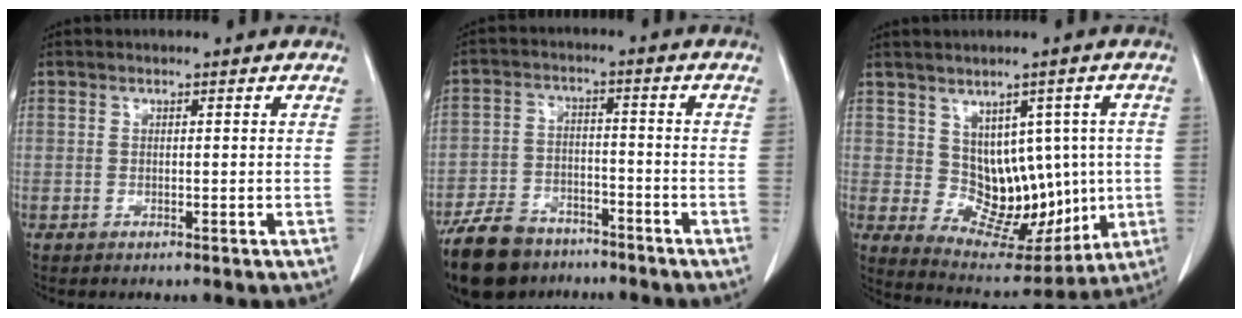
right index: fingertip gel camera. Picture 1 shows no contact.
{"total": 11.8, "force": [-9.3, 6.0, 4.2], "torque": [-0.087, -0.001, -0.152]}
{"total": 10.7, "force": [1.0, 7.8, 7.2], "torque": [-0.081, 0.027, 0.049]}